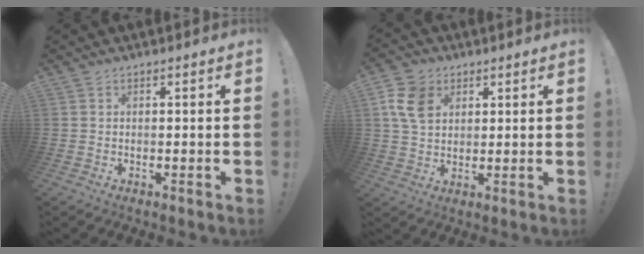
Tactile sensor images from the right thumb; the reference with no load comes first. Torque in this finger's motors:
{"motor_torque": [0.07, 0.09, 0.12, 0.15, 0.03]}